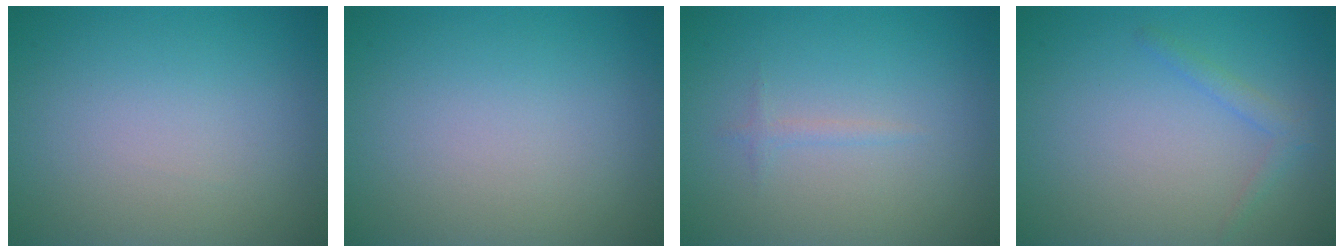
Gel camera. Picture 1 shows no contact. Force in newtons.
{"total": 0.0}
{"total": 0.7, "press": 0.7, "slide": 0.0}
{"total": 1.3, "press": 1.3, "slide": 0.1}